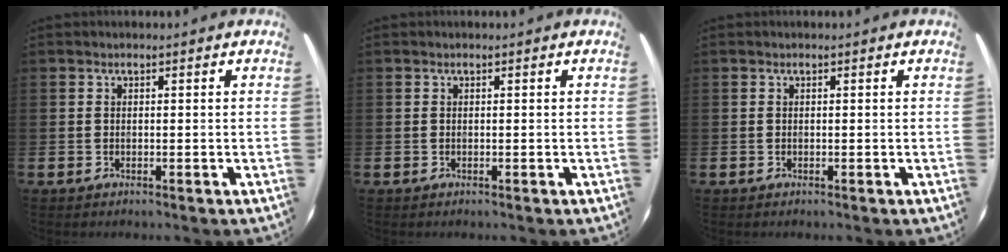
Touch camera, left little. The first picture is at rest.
{"total": 0.0}
{"total": 0.0}